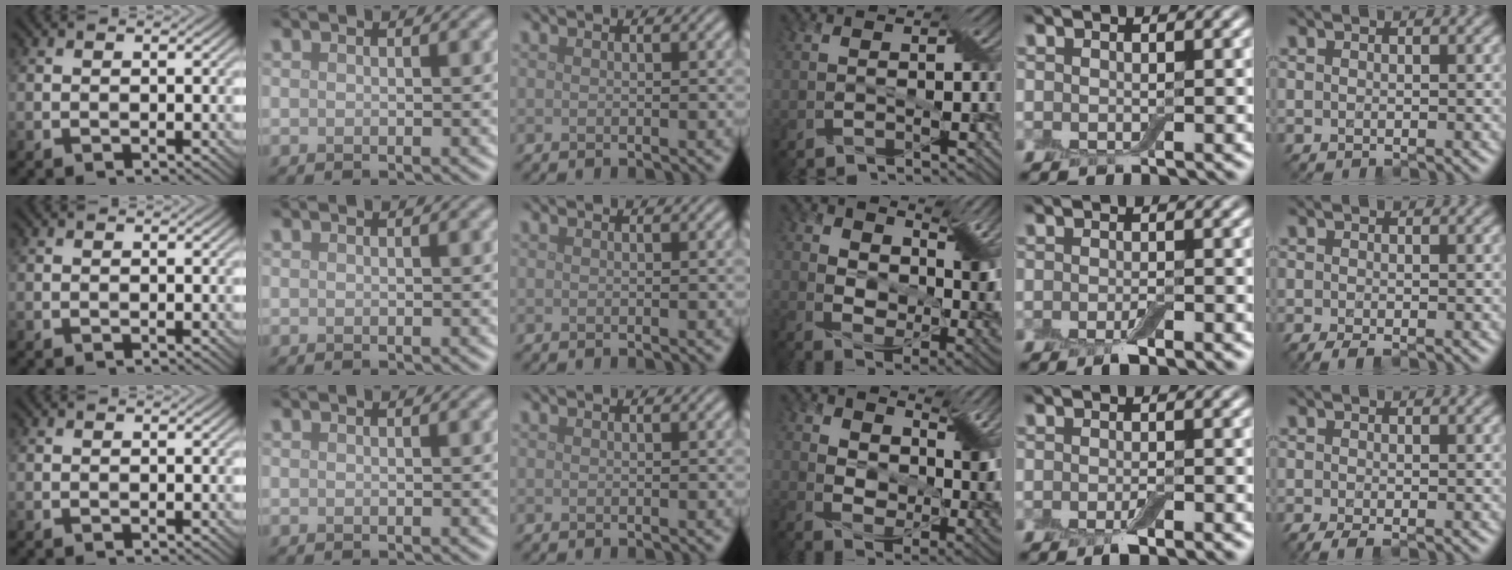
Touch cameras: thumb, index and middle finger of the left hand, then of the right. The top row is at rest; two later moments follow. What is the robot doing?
{"motion": "squeeze", "object": "air blower"}